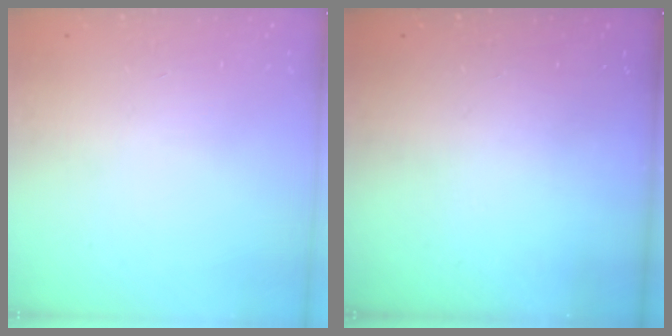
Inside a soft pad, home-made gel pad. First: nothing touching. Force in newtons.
{"total": 0.0}